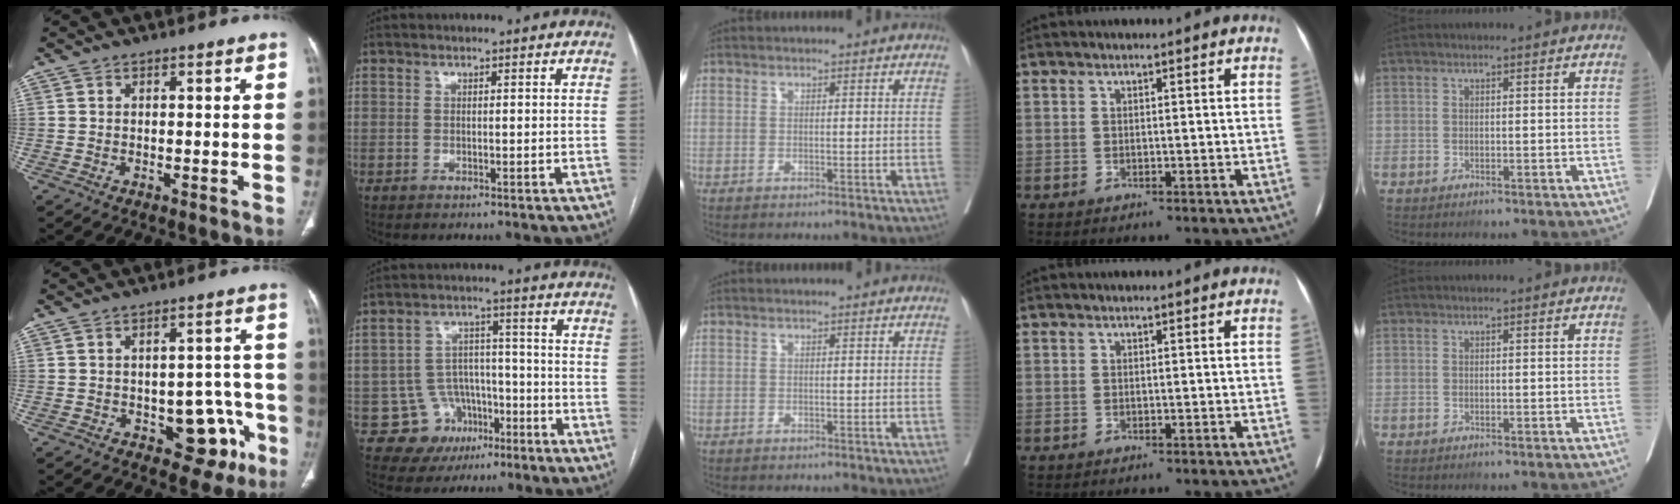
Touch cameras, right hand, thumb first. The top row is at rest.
{"thumb": {"total": 10.2, "force": [-4.0, 6.0, 7.2], "torque": [-0.040, 0.028, -0.042]}, "index": {"total": 8.6, "force": [-4.0, 7.6, 0.5], "torque": [0.003, 0.035, -0.048]}}